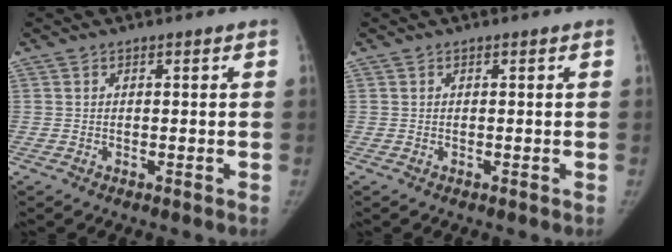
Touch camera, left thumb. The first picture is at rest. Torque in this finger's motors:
{"motor_torque": [0.10, -0.02, 0.08, -0.02, 0.01]}